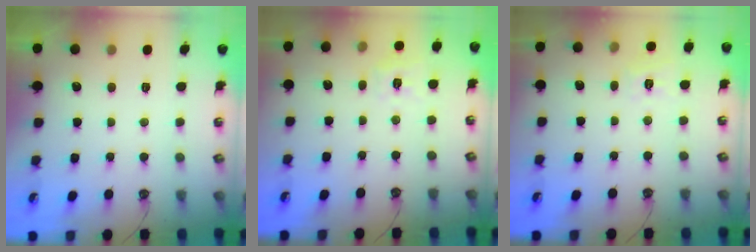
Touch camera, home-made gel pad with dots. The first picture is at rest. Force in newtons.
{"total": 7.0, "press": 7.0, "slide": 0.7}
{"total": 7.5, "press": 7.5, "slide": 0.8}